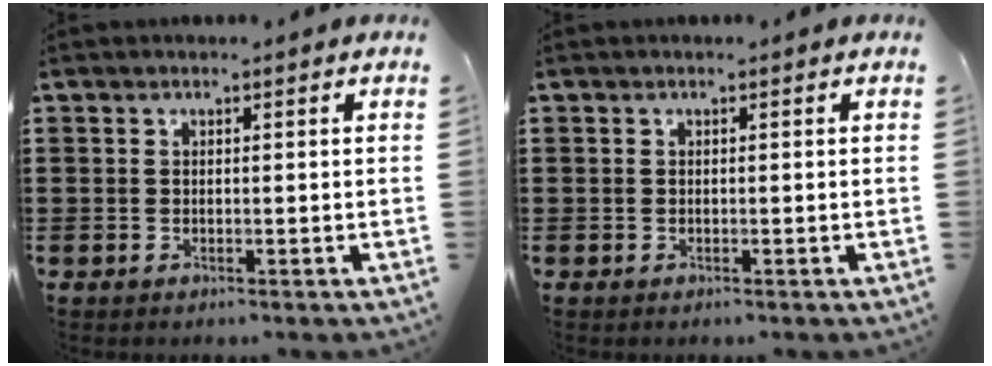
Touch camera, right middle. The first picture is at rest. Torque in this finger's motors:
{"motor_torque": [-0.08, -0.21, 0.01, 0.01]}